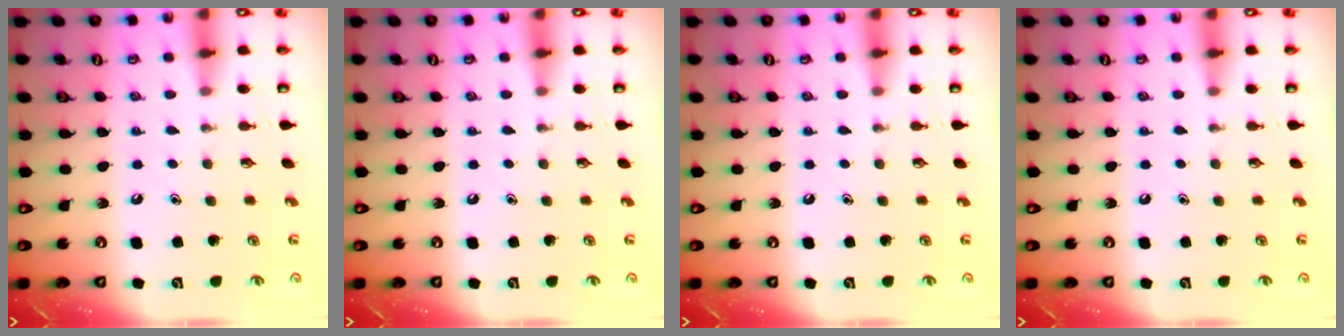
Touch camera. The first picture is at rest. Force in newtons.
{"total": 0.0}
{"total": 0.0}
{"total": 0.0}